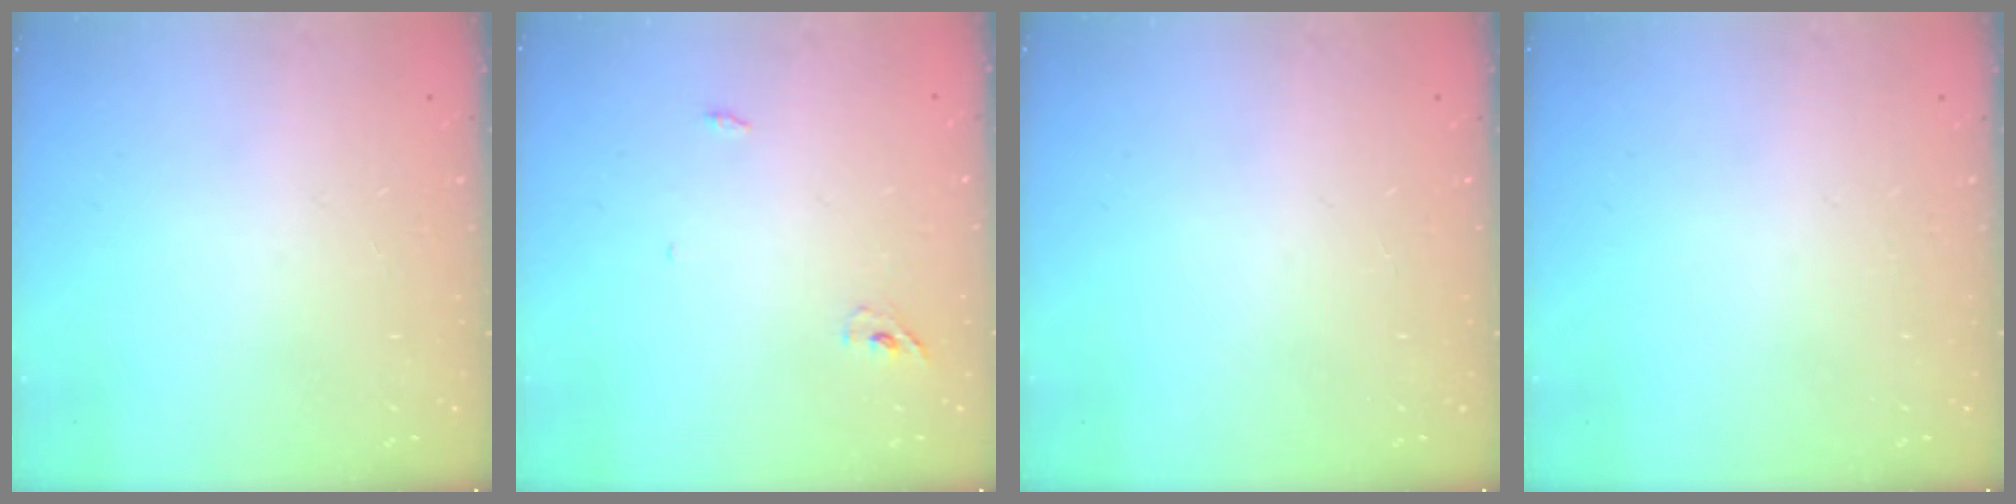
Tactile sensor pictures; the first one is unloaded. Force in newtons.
{"total": 2.1, "press": 1.9, "slide": 1.0}
{"total": 0.0}
{"total": 0.0}